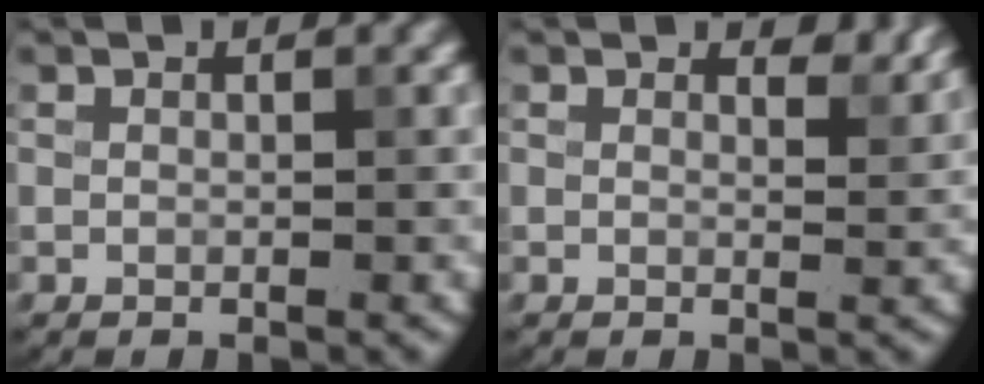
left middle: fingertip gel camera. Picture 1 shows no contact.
{"total": 1.6, "force": [1.4, 0.4, 0.7], "torque": [-0.008, -0.003, 0.019]}